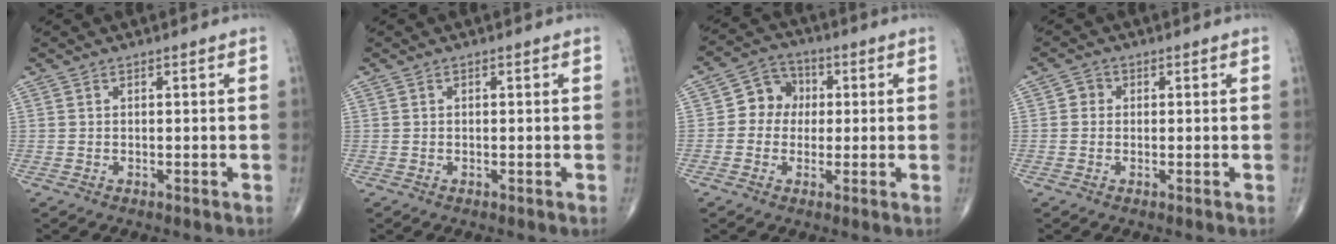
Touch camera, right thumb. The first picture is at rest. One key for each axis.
{"total": 0.0}
{"total": 6.9, "fx": 0.3, "fy": 6.1, "fz": 3.2, "tx": -0.021, "ty": 0.017, "tz": -0.009}
{"total": 1.9, "fx": 0.1, "fy": 1.8, "fz": 0.7, "tx": 0.000, "ty": 0.005, "tz": -0.005}